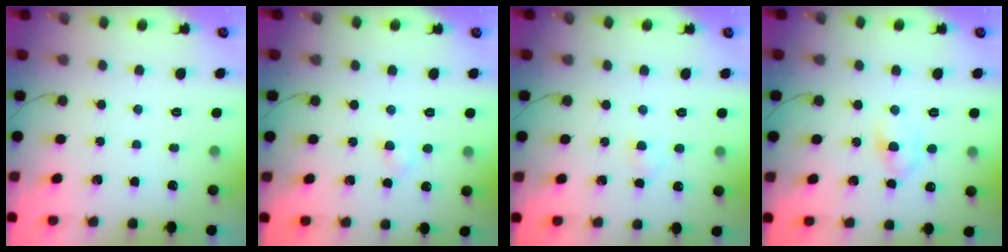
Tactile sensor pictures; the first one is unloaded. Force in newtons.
{"total": 2.5, "press": 2.3, "slide": 1.0}
{"total": 1.8, "press": 1.5, "slide": 0.9}
{"total": 4.3, "press": 4.0, "slide": 1.5}